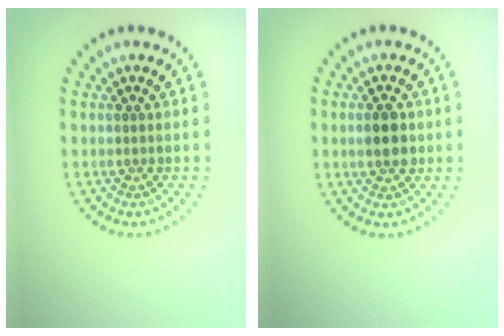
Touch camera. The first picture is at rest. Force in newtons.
{"total": 2.7, "press": 2.7, "slide": 0.2}